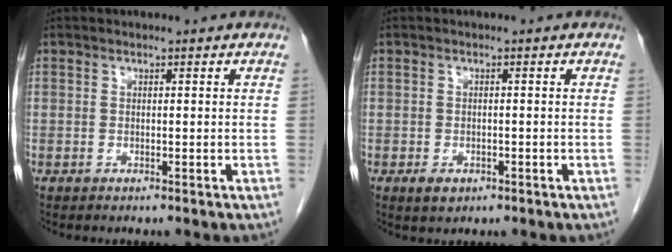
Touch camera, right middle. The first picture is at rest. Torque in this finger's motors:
{"motor_torque": [0.39, -0.02, 0.10, 0.03]}